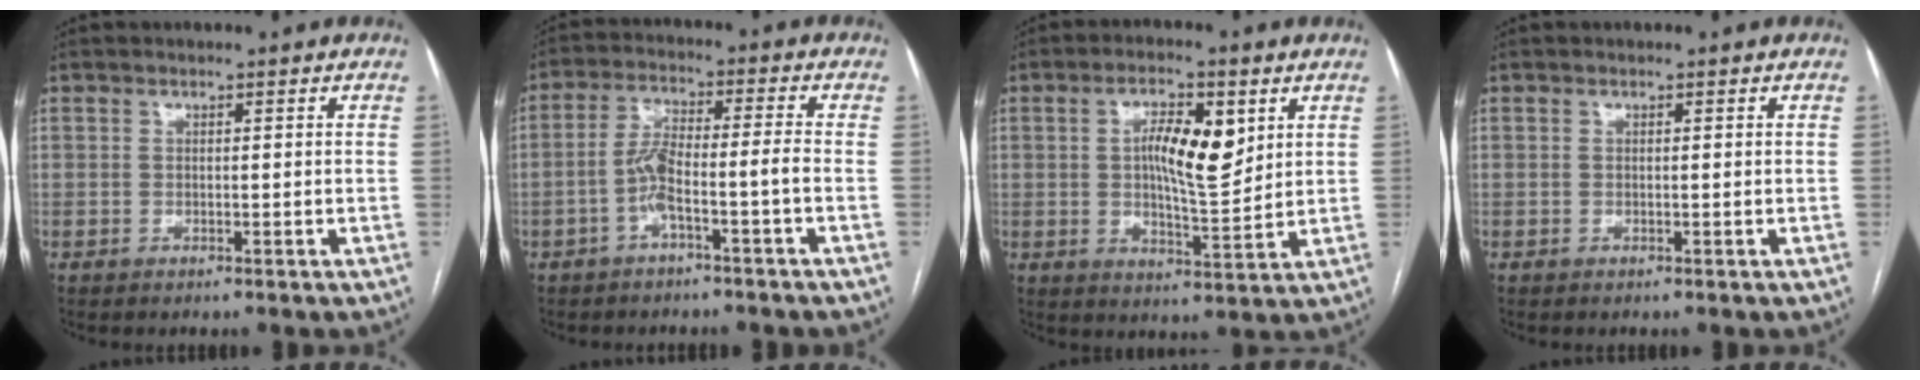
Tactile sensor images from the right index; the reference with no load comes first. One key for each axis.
{"total": 6.0, "fx": -2.5, "fy": 0.2, "fz": 5.4, "tx": -0.112, "ty": 0.026, "tz": -0.045}
{"total": 9.3, "fx": 2.6, "fy": 2.8, "fz": 8.5, "tx": -0.145, "ty": 0.005, "tz": 0.045}
{"total": 0.0}